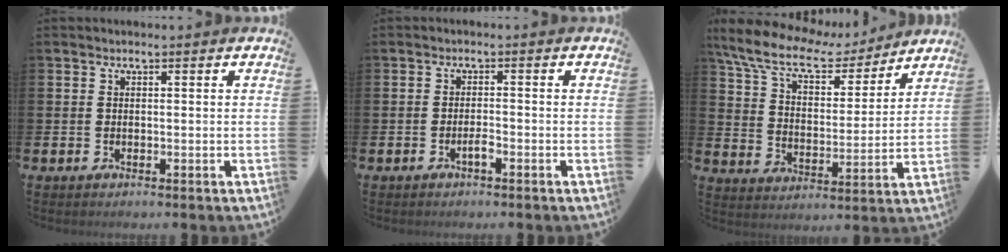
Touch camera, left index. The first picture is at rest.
{"total": 1.4, "force": [-0.8, 0.3, 1.2], "torque": [-0.025, -0.001, -0.015]}
{"total": 10.0, "force": [8.6, 3.2, 4.0], "torque": [-0.111, -0.052, 0.147]}